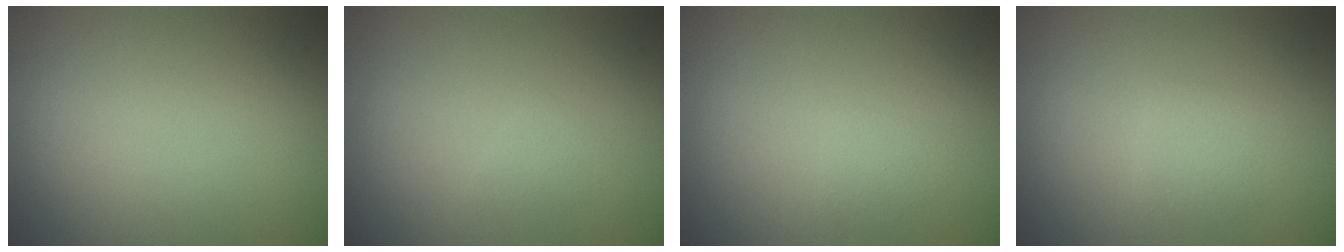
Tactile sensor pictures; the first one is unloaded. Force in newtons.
{"total": 0.8, "press": 0.8, "slide": 0.1}
{"total": 1.1, "press": 1.1, "slide": 0.0}
{"total": 1.6, "press": 1.6, "slide": 0.1}